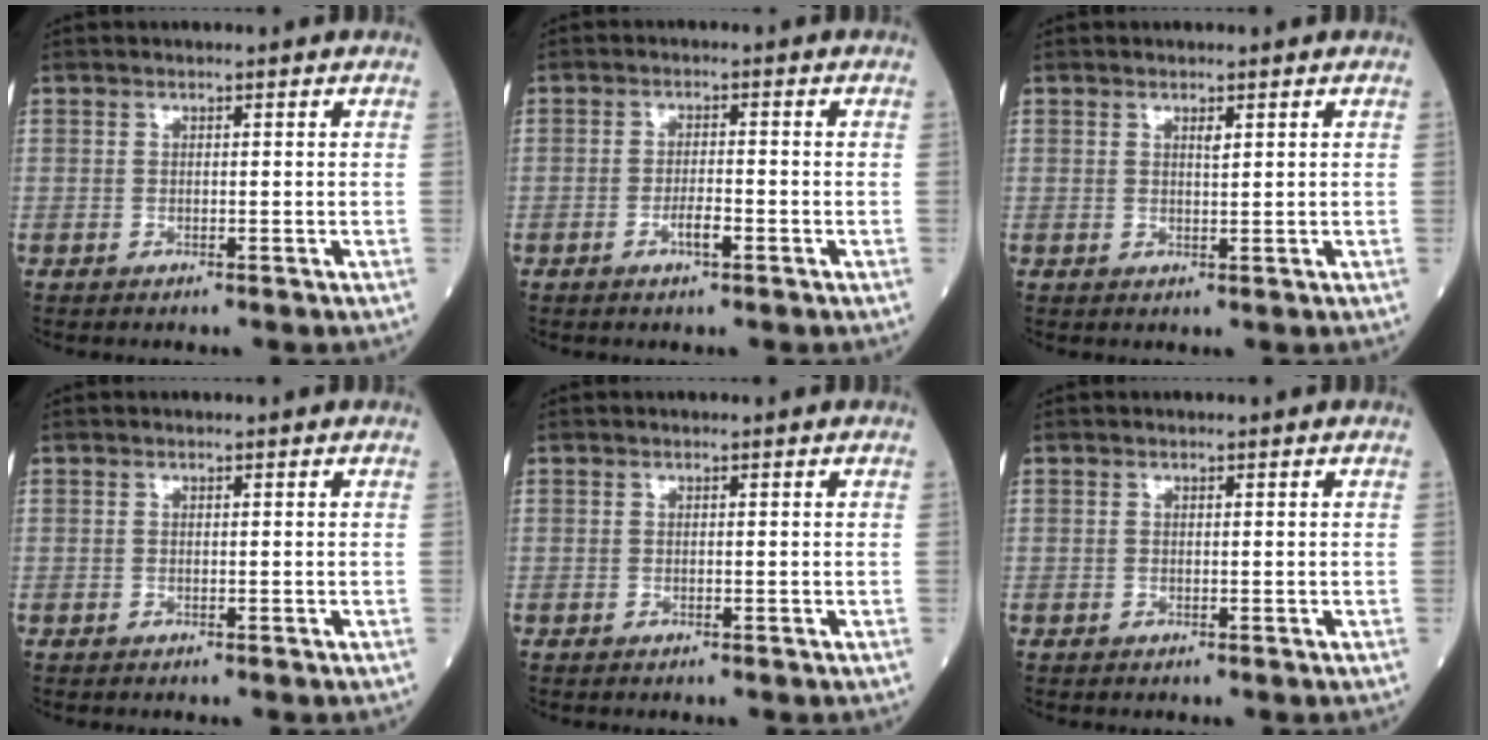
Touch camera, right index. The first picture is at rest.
{"total": 2.5, "force": [-1.2, 0.5, 2.1], "torque": [-0.037, 0.001, -0.021]}
{"total": 1.1, "force": [0.6, 0.2, 0.9], "torque": [-0.019, -0.003, 0.011]}
{"total": 0.0}
{"total": 0.0}
{"total": 0.0}